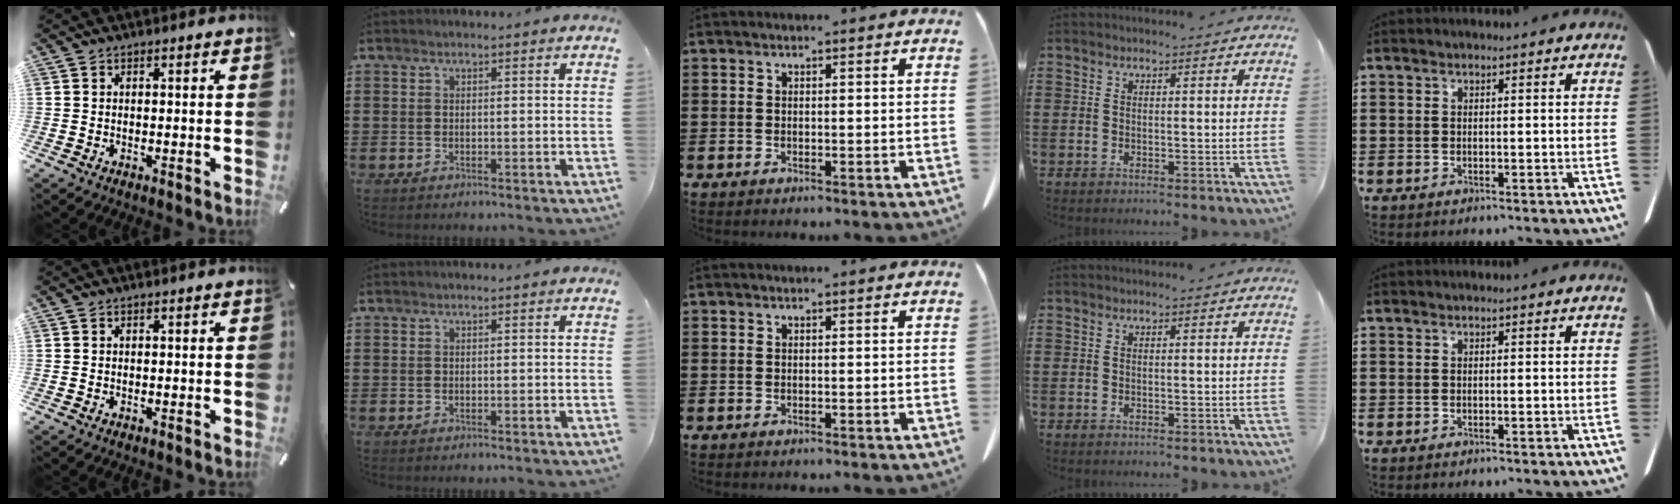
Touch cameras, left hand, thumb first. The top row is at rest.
{}